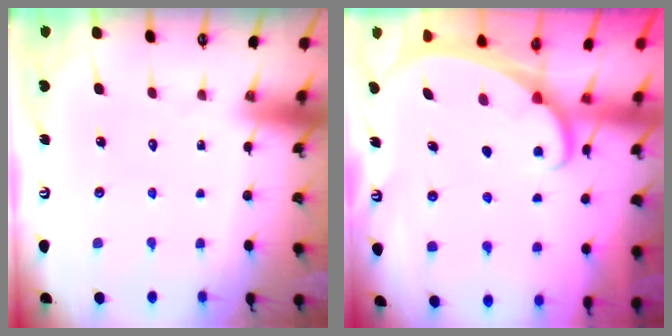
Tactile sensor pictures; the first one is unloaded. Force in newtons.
{"total": 2.1, "press": 2.0, "slide": 0.3}